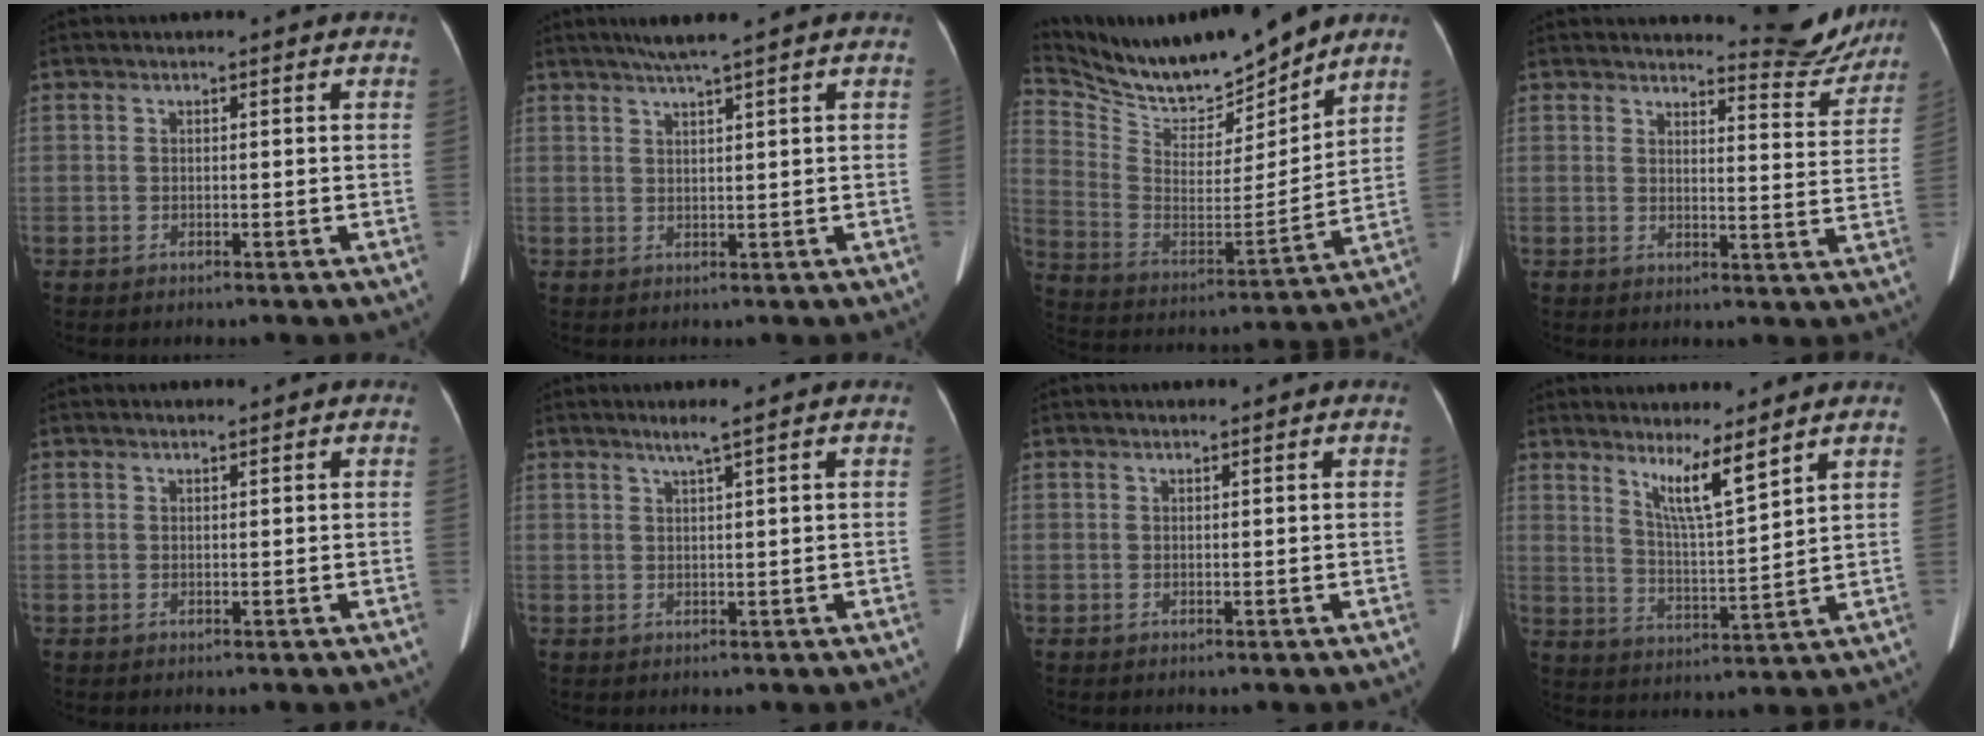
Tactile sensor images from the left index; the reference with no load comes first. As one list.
[{"total": 4.2, "force": [3.3, -0.8, 2.5], "torque": [-0.043, 0.008, 0.059]}, {"total": 17.8, "force": [16.2, 3.5, 6.5], "torque": [-0.135, -0.016, 0.288]}, {"total": 7.7, "force": [7.7, 0.9, 0.6], "torque": [-0.001, -0.036, 0.085]}, {"total": 0.8, "force": [0.6, 0.3, 0.3], "torque": [-0.011, 0.004, 0.010]}, {"total": 2.3, "force": [1.5, -0.6, 1.5], "torque": [-0.034, -0.001, 0.033]}, {"total": 0.5, "force": [0.5, 0.1, 0.2], "torque": [-0.010, 0.003, 0.009]}, {"total": 6.8, "force": [5.0, -0.3, 4.7], "torque": [-0.090, -0.021, 0.097]}]